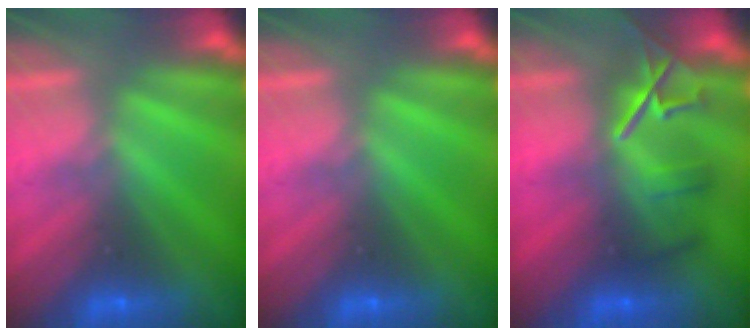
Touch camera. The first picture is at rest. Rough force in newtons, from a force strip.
{"total": 0.0}
{"total": 8.5}